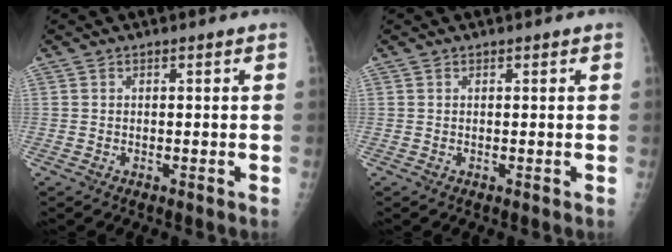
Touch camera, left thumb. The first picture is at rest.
{"total": 0.0}